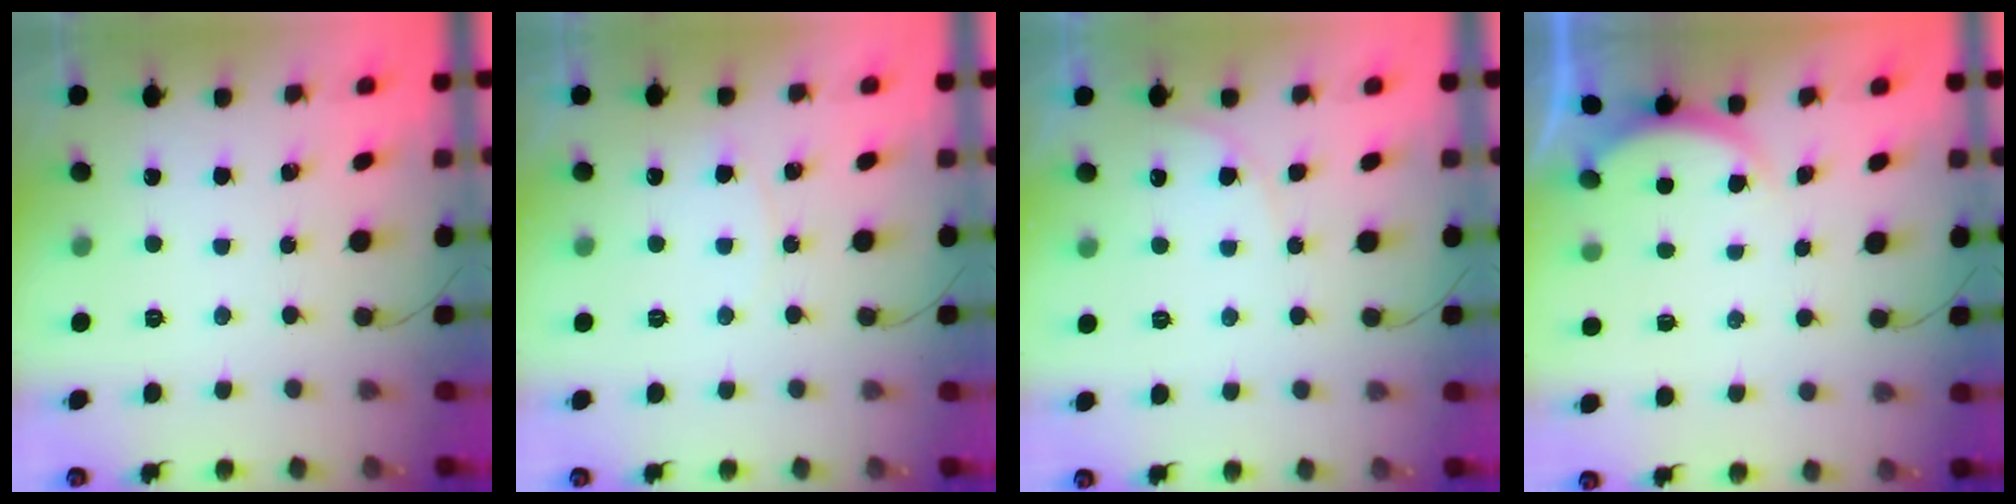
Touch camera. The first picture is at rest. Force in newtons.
{"total": 2.7, "press": 2.7, "slide": 0.3}
{"total": 4.1, "press": 4.1, "slide": 0.6}
{"total": 2.2, "press": 2.2, "slide": 0.6}